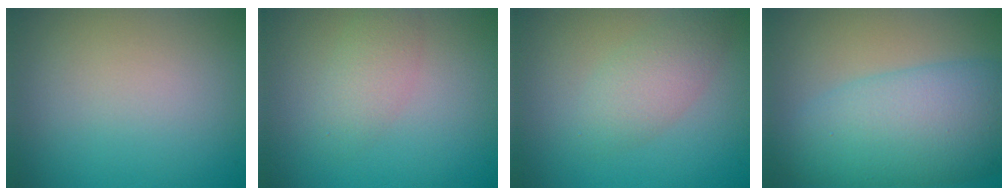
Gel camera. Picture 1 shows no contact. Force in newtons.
{"total": 2.3, "press": 2.3, "slide": 0.1}
{"total": 2.9, "press": 2.8, "slide": 0.3}
{"total": 8.9, "press": 8.9, "slide": 0.1}